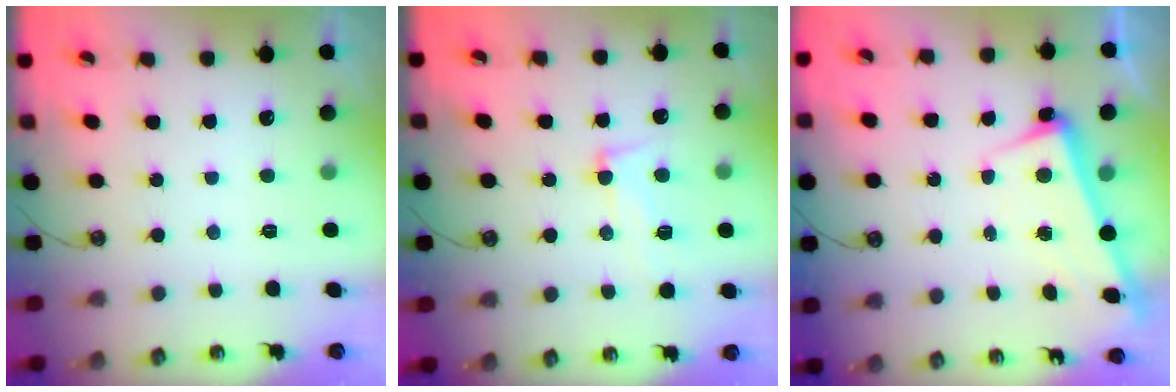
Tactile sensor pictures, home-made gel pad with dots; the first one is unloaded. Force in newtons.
{"total": 9.1, "press": 9.0, "slide": 1.7}
{"total": 2.6, "press": 2.4, "slide": 1.1}